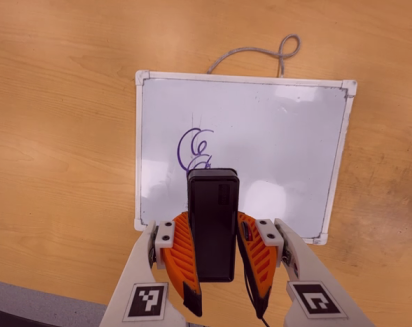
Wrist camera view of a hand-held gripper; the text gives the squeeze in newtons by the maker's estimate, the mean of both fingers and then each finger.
{"total": 7.2, "left": 5.4, "right": 8.9}